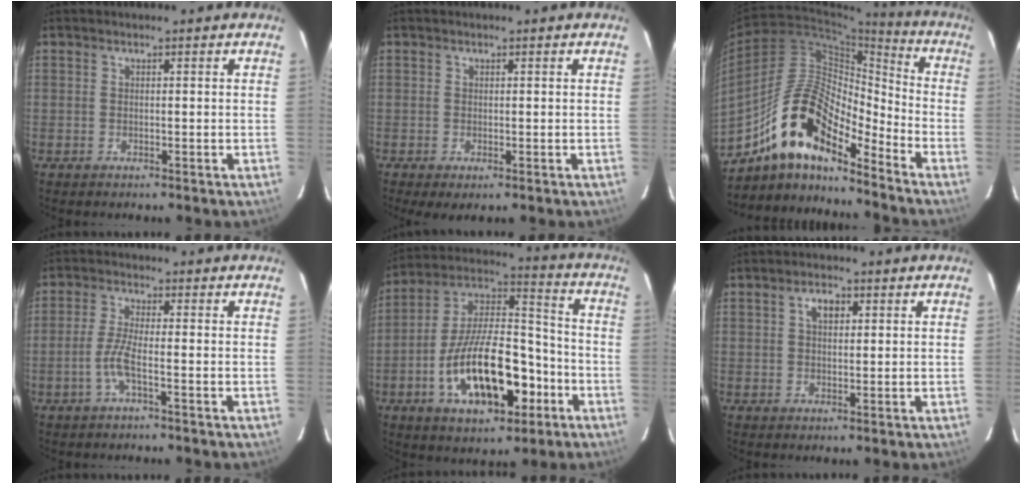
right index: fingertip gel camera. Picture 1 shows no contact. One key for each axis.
{"total": 1.4, "fx": -0.1, "fy": 0.5, "fz": 1.3, "tx": -0.026, "ty": -0.006, "tz": -0.001}
{"total": 16.4, "fx": -12.0, "fy": 5.4, "fz": 9.7, "tx": -0.169, "ty": 0.015, "tz": -0.233}
{"total": 4.3, "fx": -1.9, "fy": 0.2, "fz": 3.9, "tx": -0.090, "ty": 0.000, "tz": -0.039}
{"total": 21.2, "fx": -7.7, "fy": 9.9, "fz": 17.1, "tx": -0.314, "ty": 0.014, "tz": -0.120}
{"total": 3.1, "fx": 1.1, "fy": 1.8, "fz": 2.2, "tx": -0.037, "ty": 0.010, "tz": 0.019}